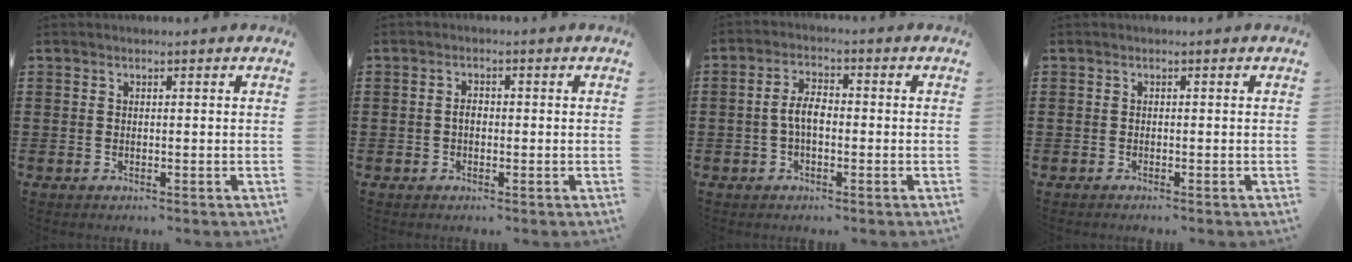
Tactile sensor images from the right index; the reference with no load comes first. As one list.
[{"total": 1.3, "force": [-0.1, 0.6, 1.2], "torque": [-0.022, 0.004, -0.003]}, {"total": 4.0, "force": [-0.6, 1.7, 3.5], "torque": [-0.078, 0.002, -0.014]}, {"total": 0.6, "force": [-0.6, -0.2, 0.0], "torque": [-0.002, -0.004, -0.011]}]